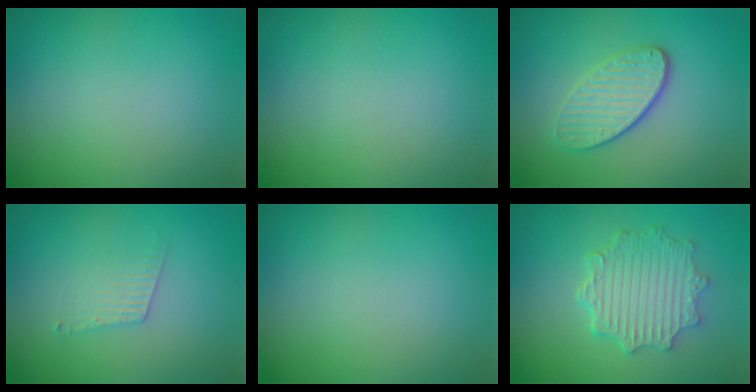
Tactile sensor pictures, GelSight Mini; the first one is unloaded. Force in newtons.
{"total": 0.0}
{"total": 3.6, "press": 3.1, "slide": 1.9}
{"total": 1.7, "press": 1.7, "slide": 0.0}
{"total": 0.0}
{"total": 4.7, "press": 3.9, "slide": 2.6}